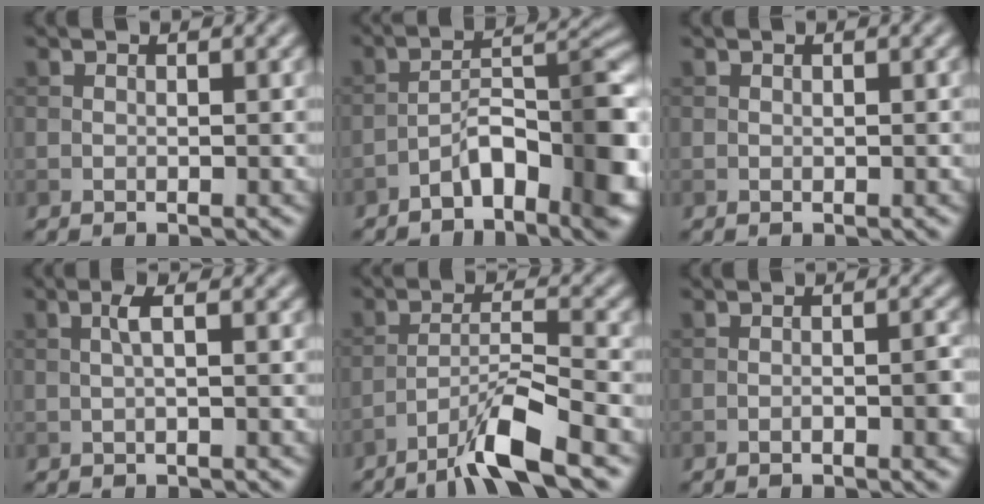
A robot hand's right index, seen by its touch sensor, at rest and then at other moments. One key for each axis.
{"total": 7.8, "fx": -4.1, "fy": 2.9, "fz": 5.9, "tx": -0.083, "ty": 0.018, "tz": -0.069}
{"total": 0.0}
{"total": 1.5, "fx": 0.2, "fy": 0.1, "fz": 1.5, "tx": -0.032, "ty": 0.005, "tz": 0.002}
{"total": 6.2, "fx": -4.4, "fy": 0.6, "fz": 4.4, "tx": -0.074, "ty": 0.007, "tz": -0.086}
{"total": 1.9, "fx": -0.9, "fy": 0.4, "fz": 1.6, "tx": -0.022, "ty": 0.004, "tz": -0.015}